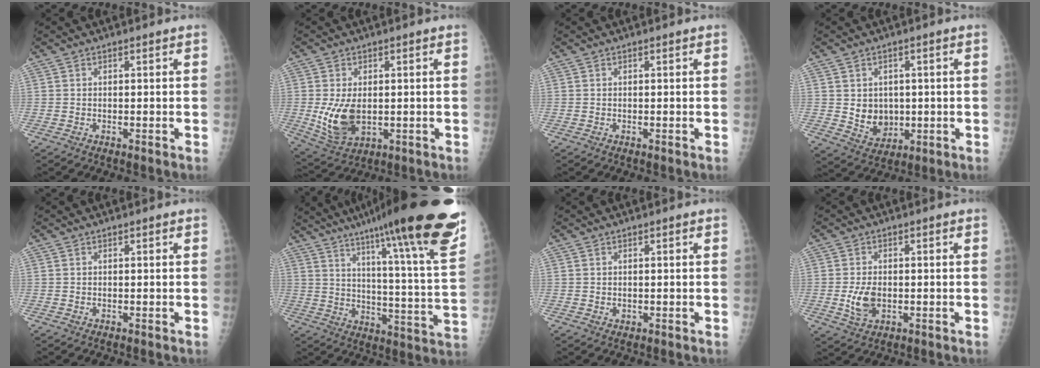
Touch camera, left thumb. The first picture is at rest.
{"total": 8.9, "force": [-0.7, 5.6, 7.0], "torque": [-0.126, -0.012, 0.003]}
{"total": 0.0}
{"total": 6.7, "force": [0.1, 5.7, 3.7], "torque": [-0.026, -0.008, 0.020]}
{"total": 0.0}
{"total": 29.0, "force": [20.6, 1.7, 20.3], "torque": [-0.284, -0.096, 0.292]}
{"total": 0.6, "force": [-0.1, 0.6, 0.2], "torque": [-0.002, 0.000, 0.002]}
{"total": 5.0, "force": [-1.0, 3.2, 3.8], "torque": [-0.071, -0.002, -0.012]}